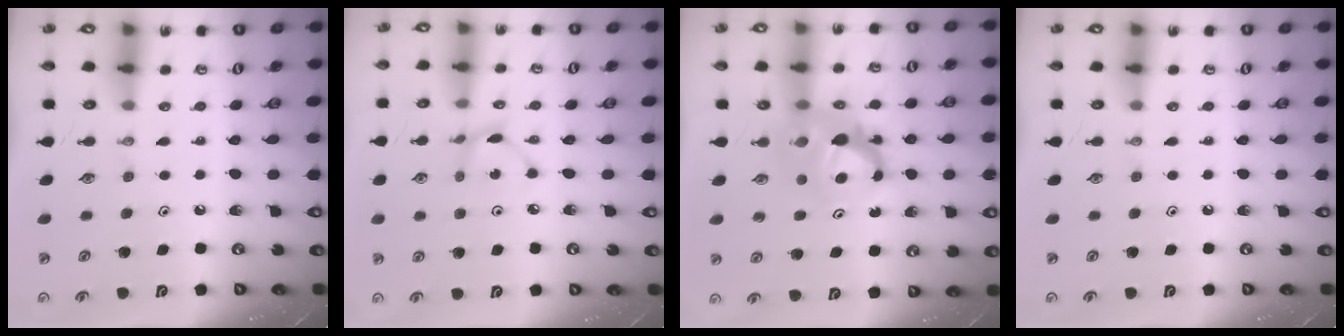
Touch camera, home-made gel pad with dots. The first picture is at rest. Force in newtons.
{"total": 2.2, "press": 2.2, "slide": 0.2}
{"total": 8.3, "press": 8.2, "slide": 0.8}
{"total": 0.0}